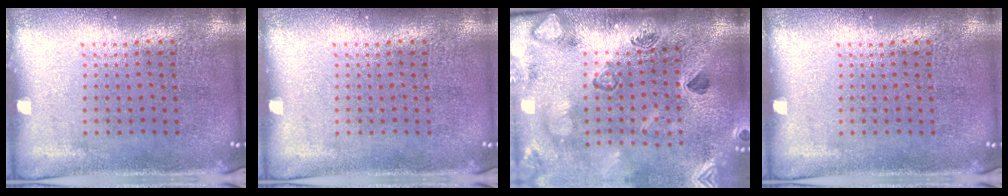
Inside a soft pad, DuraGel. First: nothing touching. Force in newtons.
{"total": 0.0}
{"total": 2.7, "press": 2.5, "slide": 1.0}
{"total": 0.0}